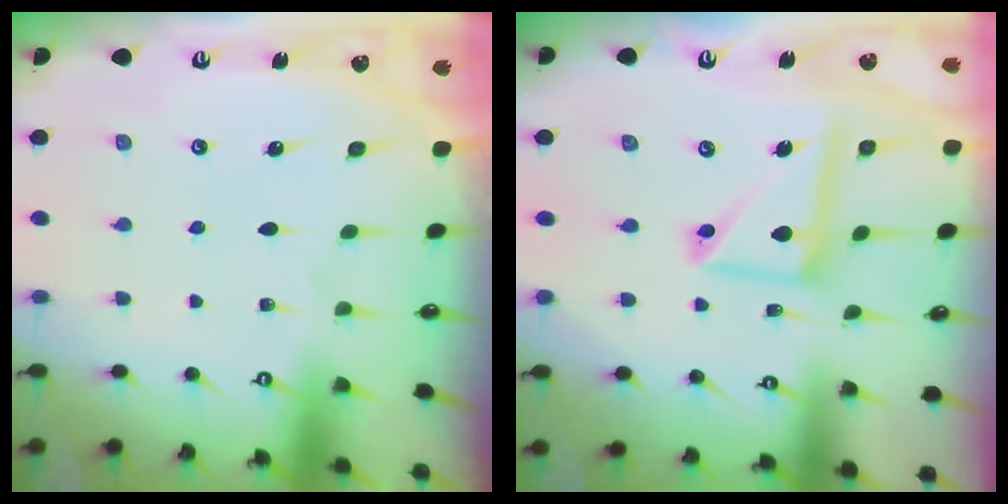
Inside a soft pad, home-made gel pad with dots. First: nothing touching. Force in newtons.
{"total": 13.3, "press": 13.2, "slide": 1.3}